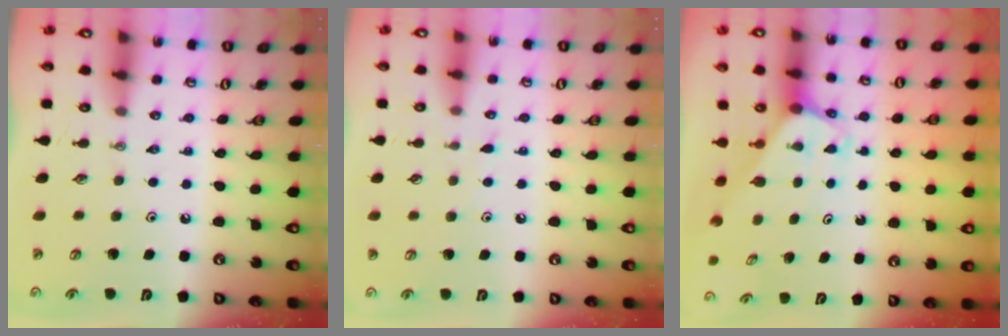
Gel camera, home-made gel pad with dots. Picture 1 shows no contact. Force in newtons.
{"total": 6.0, "press": 6.0, "slide": 0.4}
{"total": 2.2, "press": 2.2, "slide": 0.1}